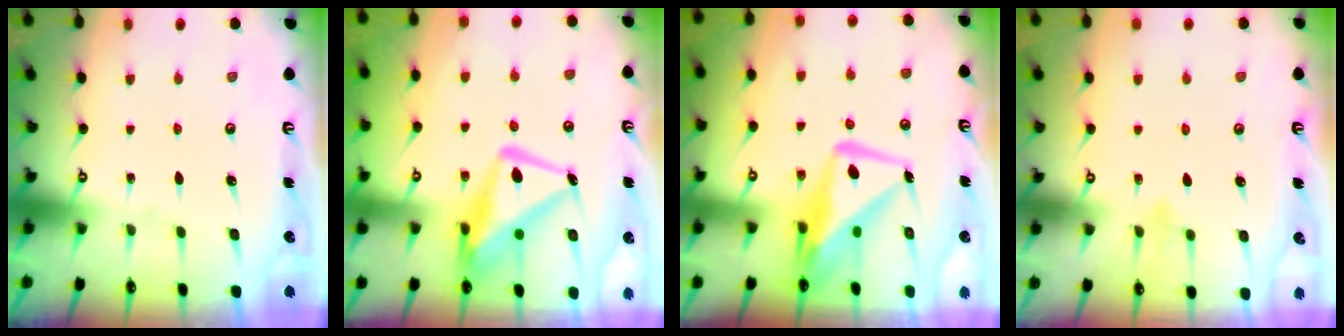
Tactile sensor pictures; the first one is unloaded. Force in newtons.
{"total": 14.7, "press": 14.6, "slide": 1.3}
{"total": 12.2, "press": 12.2, "slide": 1.1}
{"total": 5.7, "press": 5.5, "slide": 1.4}